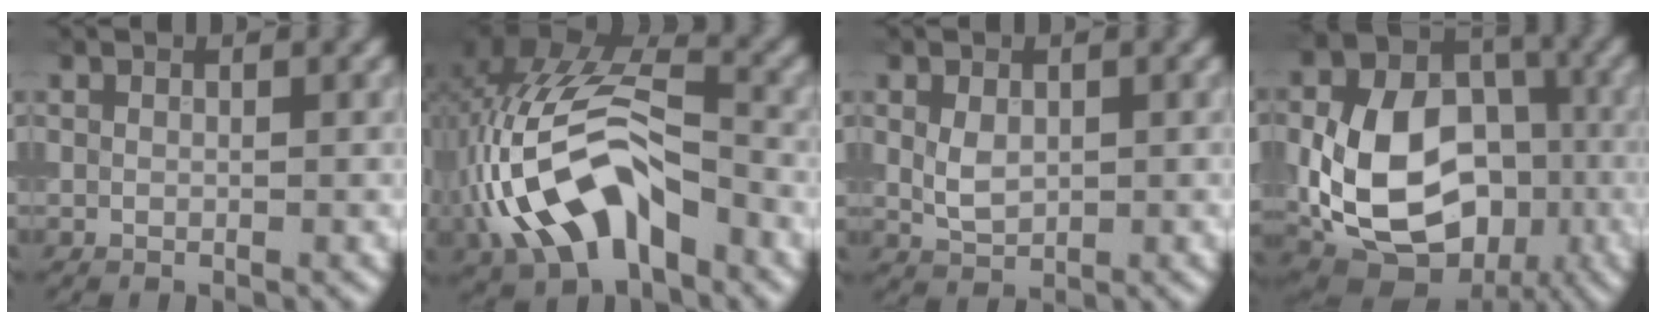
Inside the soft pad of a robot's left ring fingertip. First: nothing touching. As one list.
[{"total": 11.7, "force": [-3.4, 6.2, 9.4], "torque": [-0.191, 0.015, -0.071]}, {"total": 2.3, "force": [0.3, 1.6, 1.6], "torque": [-0.035, -0.001, 0.009]}, {"total": 13.1, "force": [-2.4, 9.6, 8.5], "torque": [-0.172, -0.019, -0.045]}]